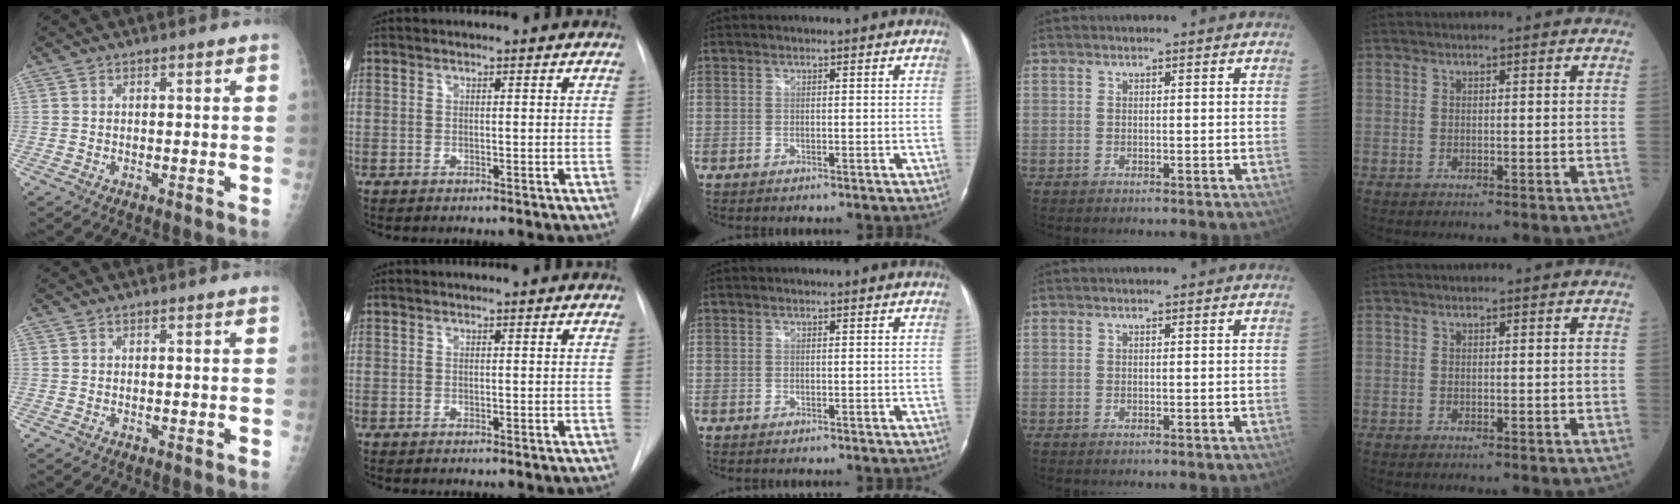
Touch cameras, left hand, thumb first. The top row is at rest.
{}